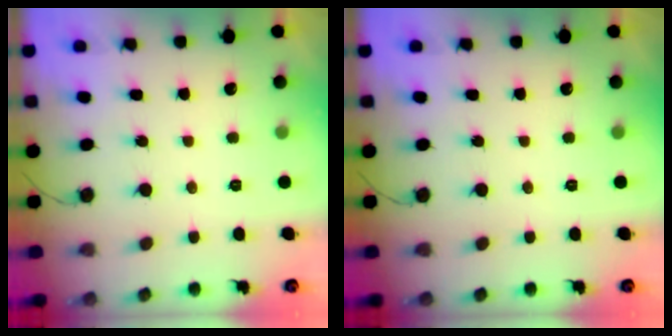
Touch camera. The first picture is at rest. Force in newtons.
{"total": 0.0}